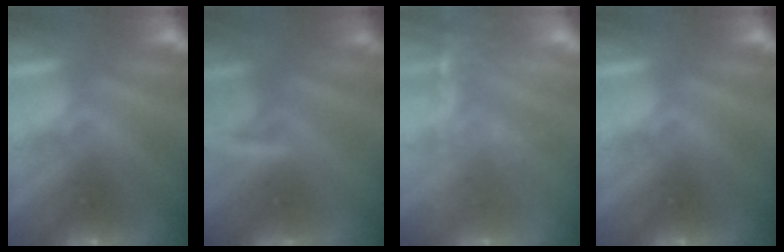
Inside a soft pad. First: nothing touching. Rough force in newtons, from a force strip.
{"total": 2.8}
{"total": 10.8}
{"total": 0.0}